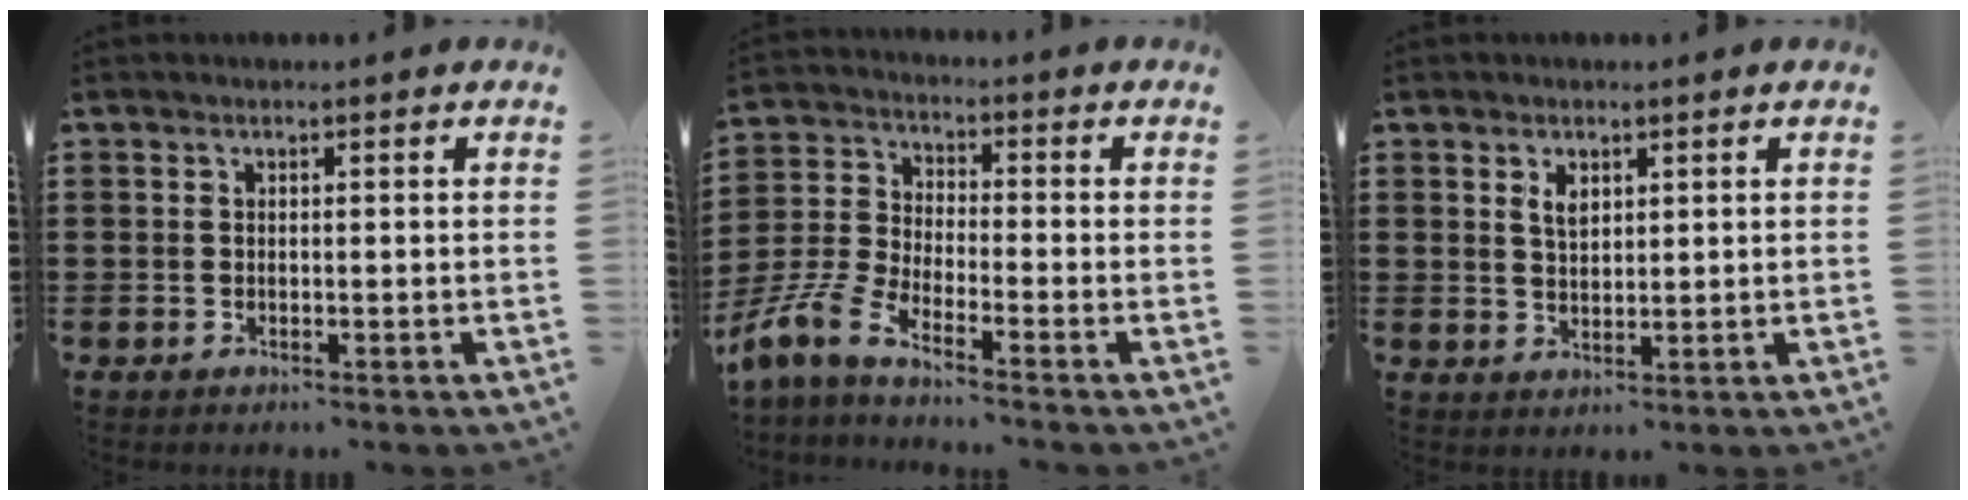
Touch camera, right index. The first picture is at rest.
{"total": 5.8, "force": [-4.7, 0.8, 3.3], "torque": [-0.108, -0.020, -0.102]}
{"total": 2.4, "force": [1.3, 1.4, 1.4], "torque": [-0.033, 0.004, 0.024]}